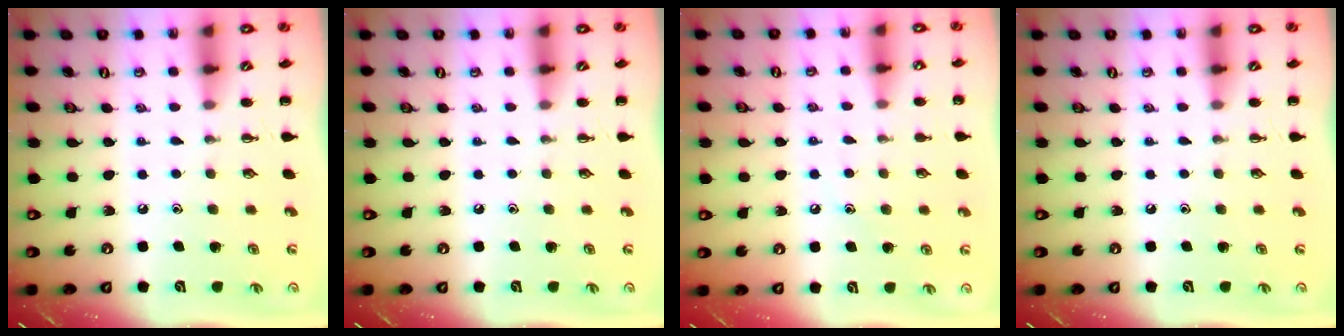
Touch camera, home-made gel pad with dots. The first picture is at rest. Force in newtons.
{"total": 0.0}
{"total": 6.7, "press": 6.5, "slide": 1.7}
{"total": 0.0}